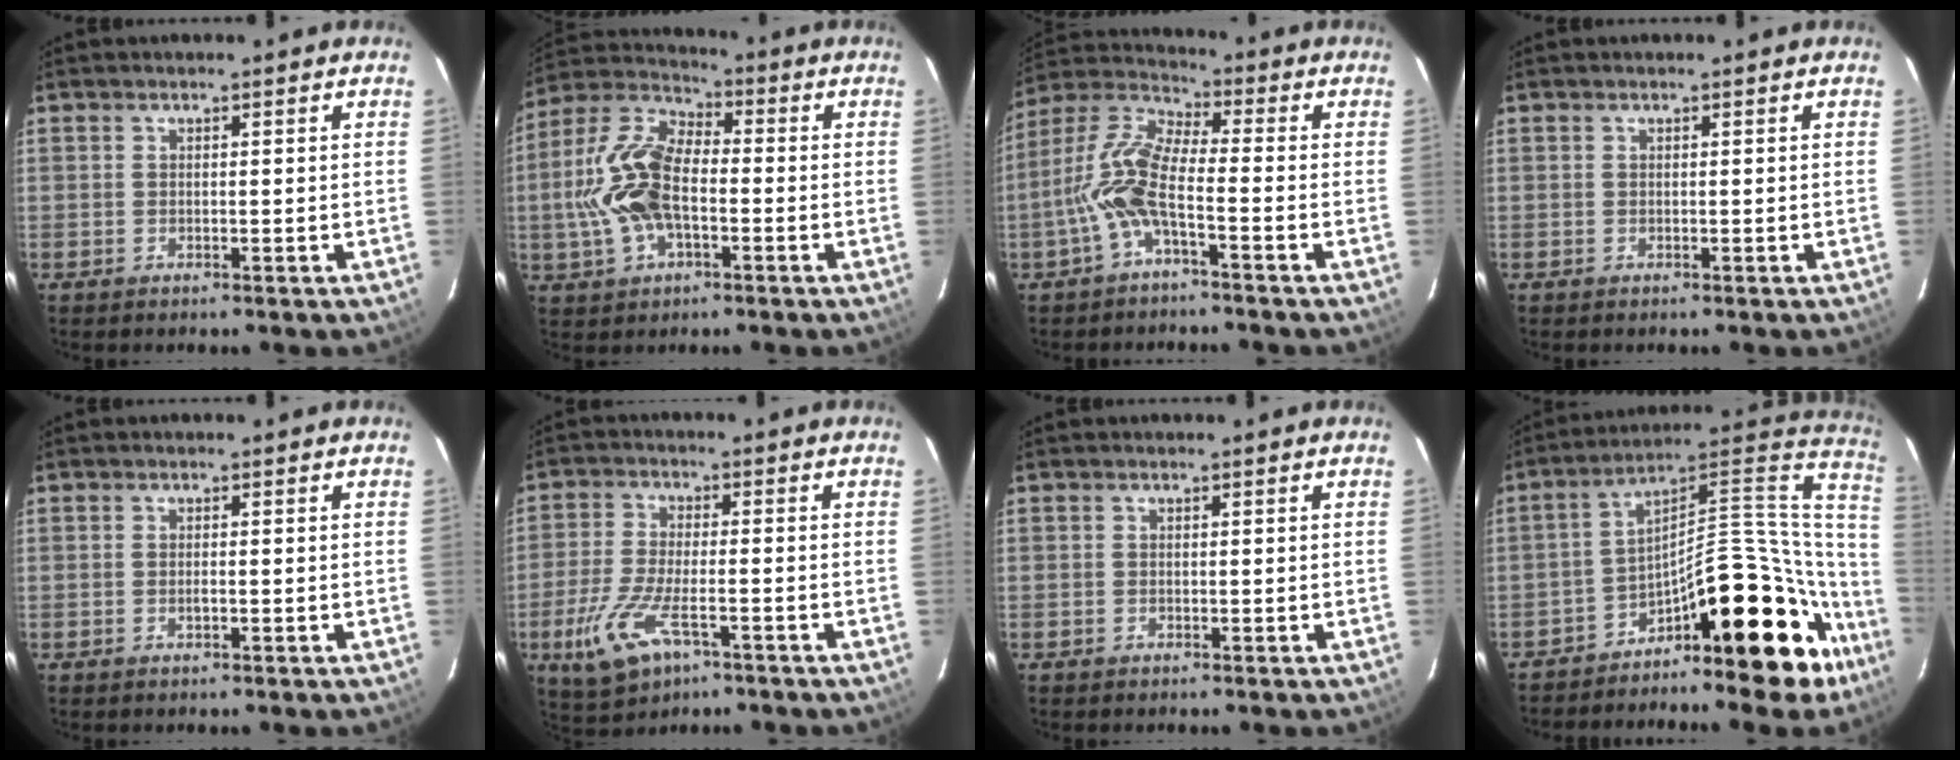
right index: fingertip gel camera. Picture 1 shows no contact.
{"total": 14.5, "force": [-2.3, 8.0, 11.9], "torque": [-0.261, 0.013, -0.046]}
{"total": 9.7, "force": [-3.3, 2.4, 8.9], "torque": [-0.202, 0.010, -0.070]}
{"total": 0.0}
{"total": 0.8, "force": [-0.3, 0.4, 0.6], "torque": [-0.011, 0.000, -0.005]}
{"total": 10.3, "force": [-4.9, 4.3, 8.0], "torque": [-0.185, -0.017, -0.087]}
{"total": 0.6, "force": [-0.3, 0.5, -0.1], "torque": [0.002, 0.001, -0.006]}
{"total": 20.9, "force": [-14.9, 7.8, 12.4], "torque": [-0.143, 0.068, -0.227]}